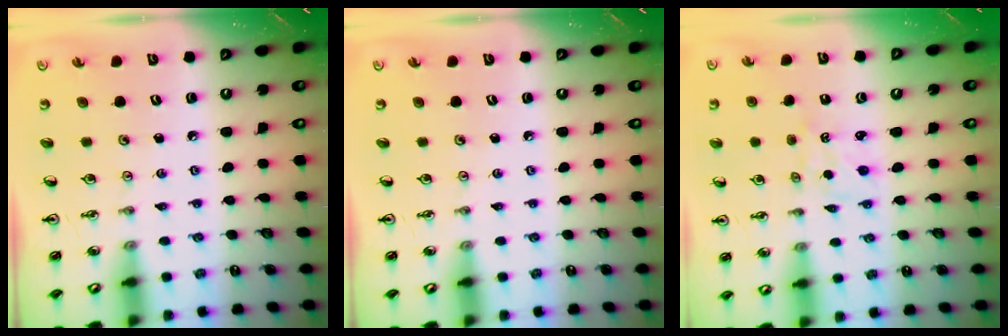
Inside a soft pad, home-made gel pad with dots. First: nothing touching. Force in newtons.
{"total": 0.0}
{"total": 0.9, "press": 0.7, "slide": 0.5}